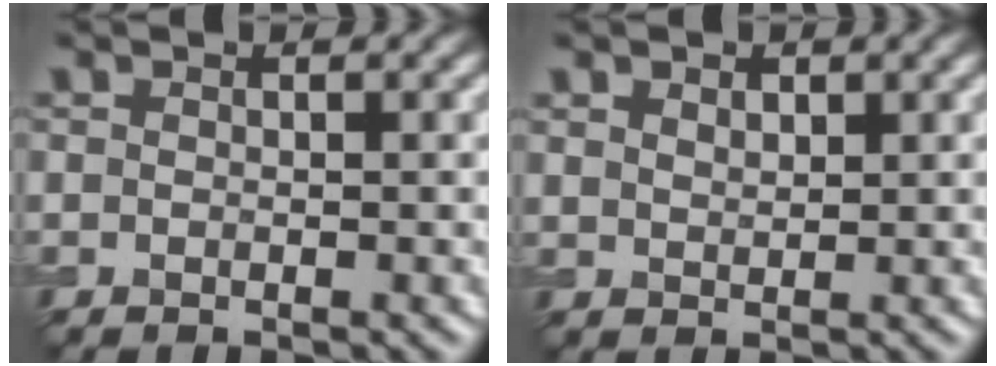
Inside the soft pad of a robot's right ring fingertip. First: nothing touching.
{"total": 1.5, "force": [1.2, 0.8, 0.1], "torque": [0.003, 0.008, 0.020]}